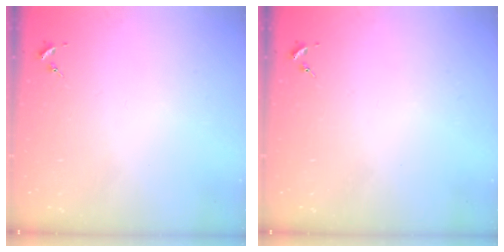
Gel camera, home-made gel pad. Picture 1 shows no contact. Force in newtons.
{"total": 0.0}